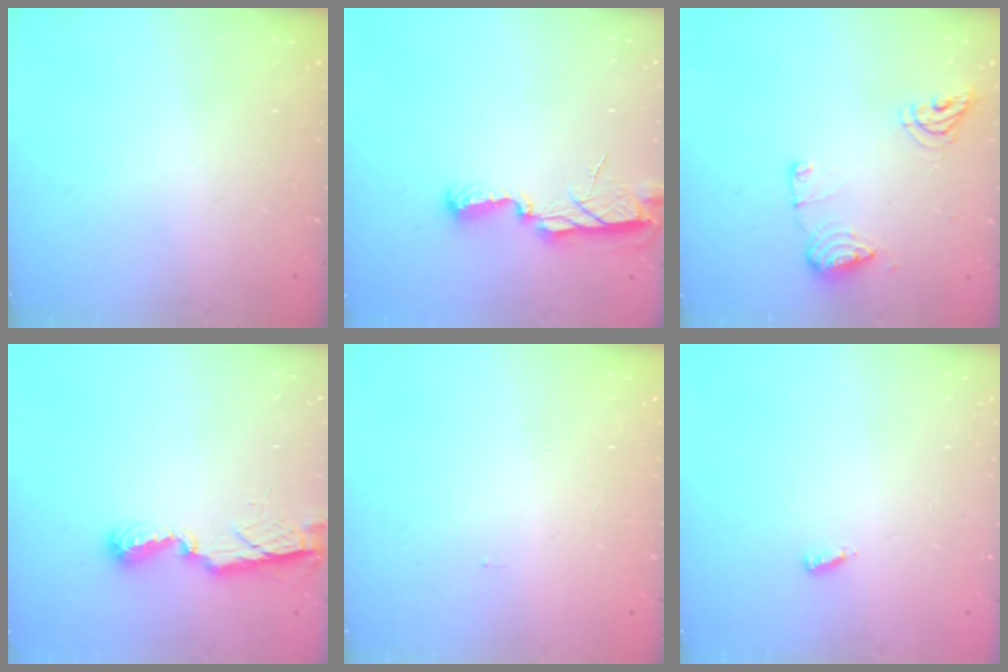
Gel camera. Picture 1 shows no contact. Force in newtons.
{"total": 7.3, "press": 7.3, "slide": 0.5}
{"total": 9.4, "press": 9.4, "slide": 0.3}
{"total": 7.2, "press": 7.2, "slide": 0.2}
{"total": 6.0, "press": 0.9, "slide": 5.9}
{"total": 3.2, "press": 3.2, "slide": 0.5}